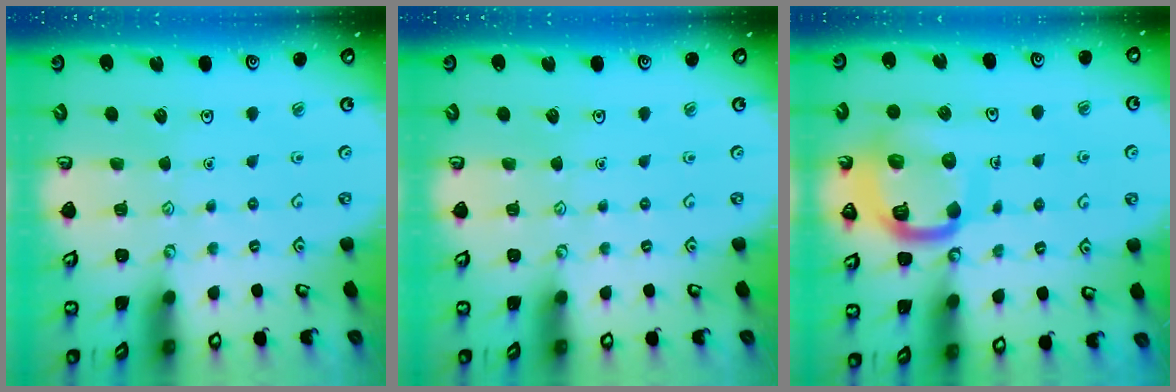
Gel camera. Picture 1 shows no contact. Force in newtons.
{"total": 0.0}
{"total": 15.6, "press": 15.5, "slide": 1.6}